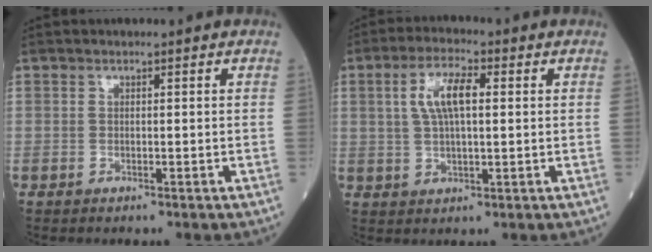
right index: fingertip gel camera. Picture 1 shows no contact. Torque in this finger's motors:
{"motor_torque": [0.30, 0.24, 0.18, 0.07]}